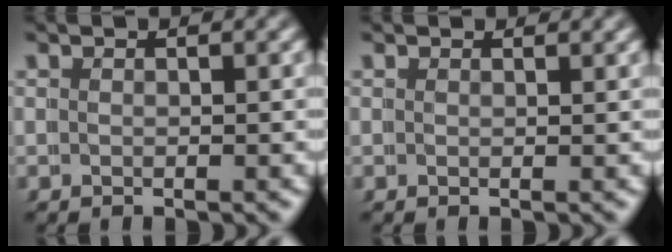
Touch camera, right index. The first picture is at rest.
{"total": 0.5, "force": [0.5, 0.0, 0.2], "torque": [-0.005, -0.005, 0.008]}